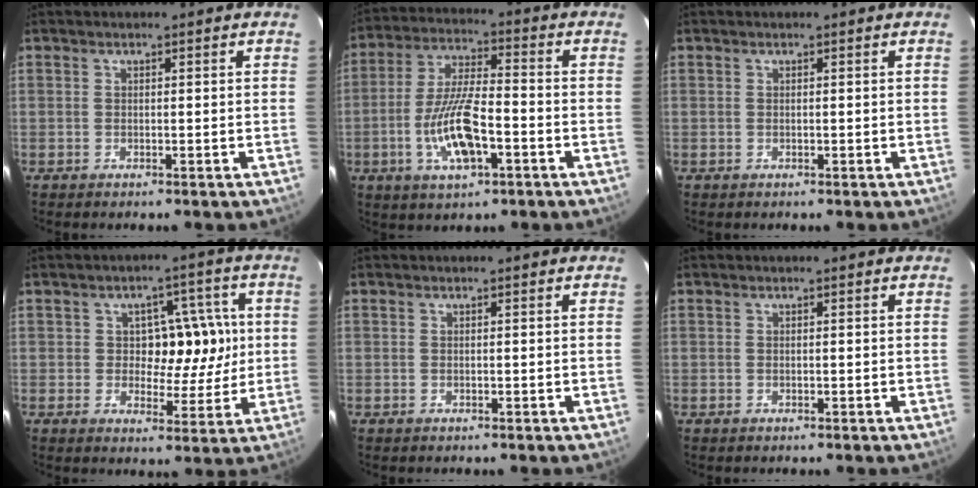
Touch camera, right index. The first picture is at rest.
{"total": 11.3, "force": [-3.7, 3.0, 10.2], "torque": [-0.206, 0.000, -0.065]}
{"total": 0.0}
{"total": 8.3, "force": [0.8, 5.2, 6.5], "torque": [-0.072, 0.025, 0.018]}
{"total": 0.0}
{"total": 0.0}